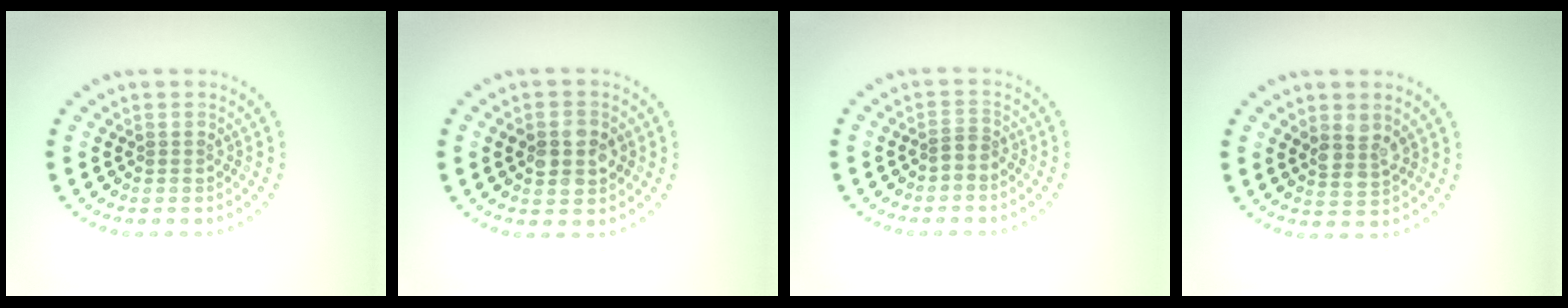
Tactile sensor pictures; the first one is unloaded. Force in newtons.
{"total": 3.9, "press": 3.9, "slide": 0.1}
{"total": 1.1, "press": 0.7, "slide": 0.9}
{"total": 2.3, "press": 2.1, "slide": 1.1}